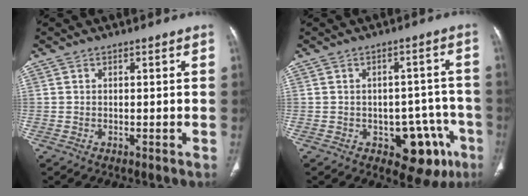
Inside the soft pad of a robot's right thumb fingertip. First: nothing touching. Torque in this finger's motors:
{"motor_torque": [2.10, 1.92, 0.38, -0.61, 0.01]}